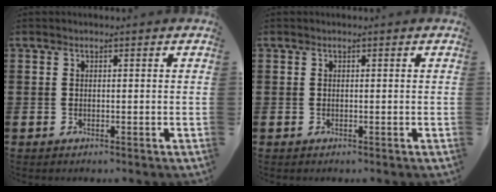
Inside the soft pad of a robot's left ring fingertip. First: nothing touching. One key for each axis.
{"total": 0.0}